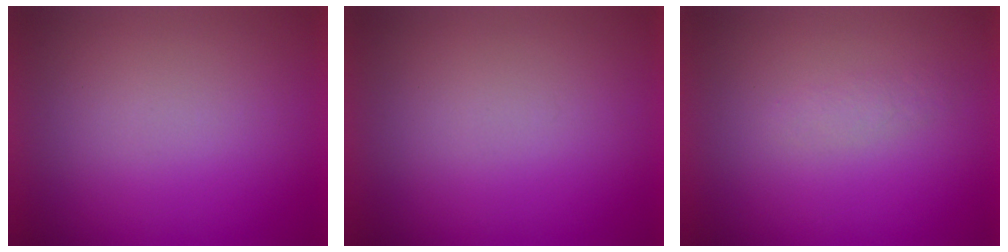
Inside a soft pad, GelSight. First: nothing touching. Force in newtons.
{"total": 0.0}
{"total": 1.3}